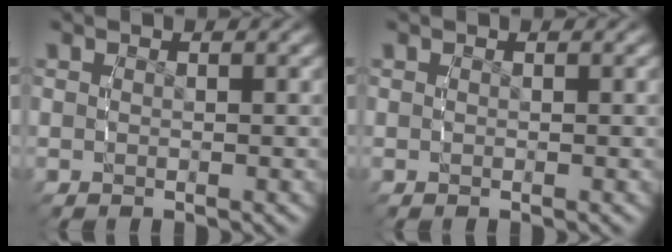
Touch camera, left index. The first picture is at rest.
{"total": 0.0}